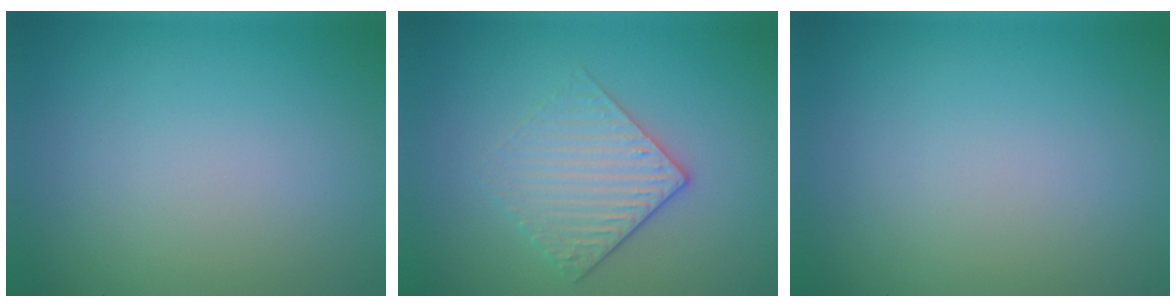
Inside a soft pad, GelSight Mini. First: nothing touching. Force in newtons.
{"total": 3.0, "press": 2.6, "slide": 1.6}
{"total": 0.0}